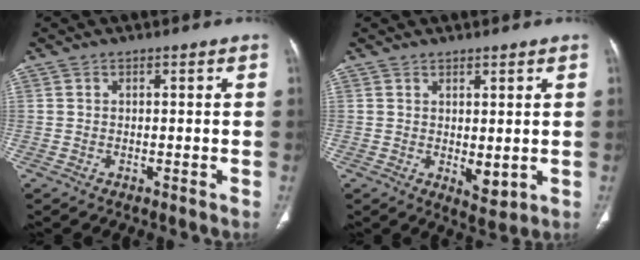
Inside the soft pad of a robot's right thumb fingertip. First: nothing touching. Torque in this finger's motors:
{"motor_torque": [1.14, 0.89, 0.91, -0.71, 0.20]}